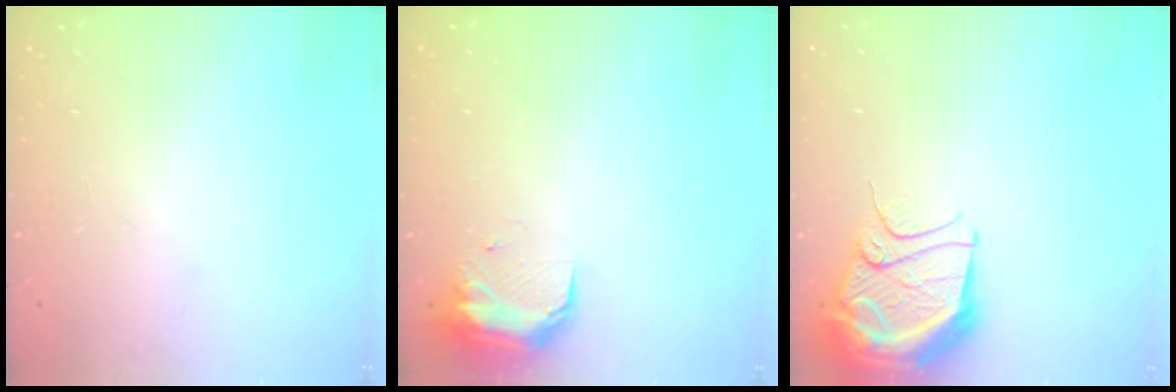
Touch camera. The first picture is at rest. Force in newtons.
{"total": 9.0, "press": 8.7, "slide": 2.1}
{"total": 14.2, "press": 14.1, "slide": 1.2}